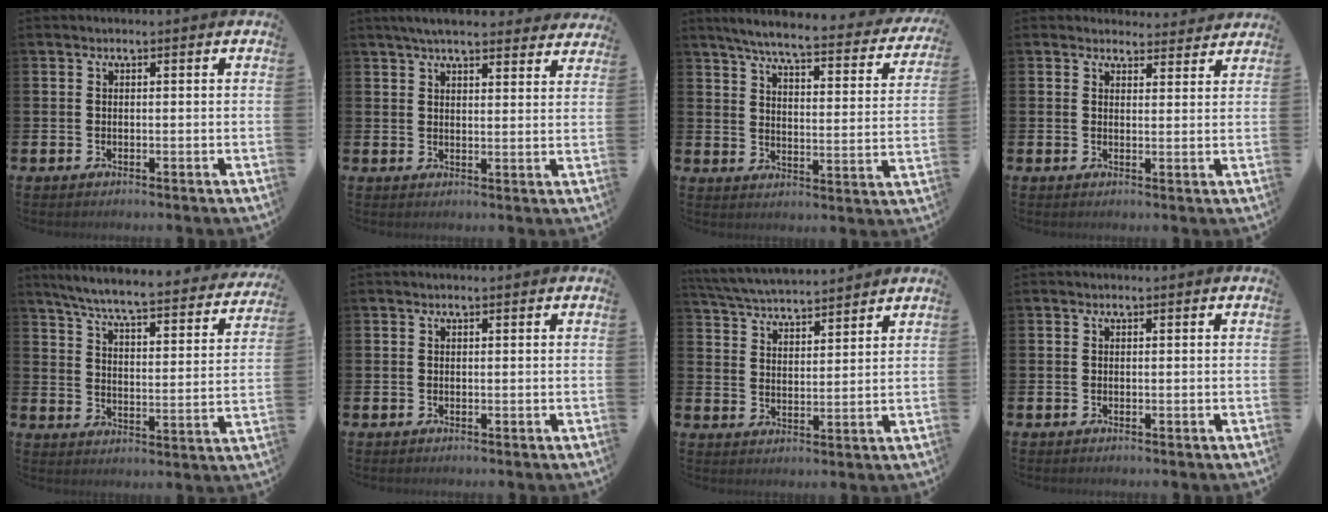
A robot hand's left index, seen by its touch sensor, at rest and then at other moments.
{"total": 5.7, "force": [5.2, 1.0, 1.9], "torque": [-0.045, -0.016, 0.095]}
{"total": 5.8, "force": [5.2, 0.3, 2.6], "torque": [-0.066, -0.044, 0.079]}
{"total": 3.0, "force": [2.9, 0.9, -0.2], "torque": [0.009, -0.018, 0.050]}
{"total": 6.4, "force": [5.8, 0.2, 2.6], "torque": [-0.076, -0.050, 0.093]}
{"total": 0.0}
{"total": 5.3, "force": [5.2, 0.4, 0.6], "torque": [-0.034, -0.032, 0.093]}
{"total": 0.0}